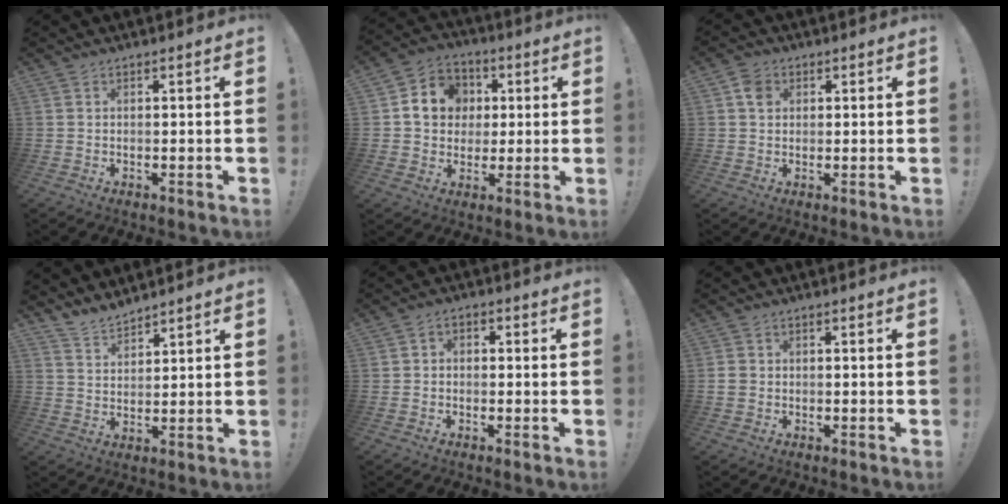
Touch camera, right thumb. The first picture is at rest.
{"total": 11.0, "force": [1.6, 10.0, 4.2], "torque": [-0.052, 0.005, 0.037]}
{"total": 4.2, "force": [1.3, 3.5, 2.0], "torque": [-0.020, 0.000, 0.023]}
{"total": 5.5, "force": [5.2, 1.5, 1.1], "torque": [-0.024, -0.035, 0.099]}
{"total": 2.9, "force": [-1.8, 1.9, 1.4], "torque": [-0.018, 0.012, -0.033]}
{"total": 2.4, "force": [-0.7, 2.0, 1.1], "torque": [-0.017, 0.008, -0.012]}